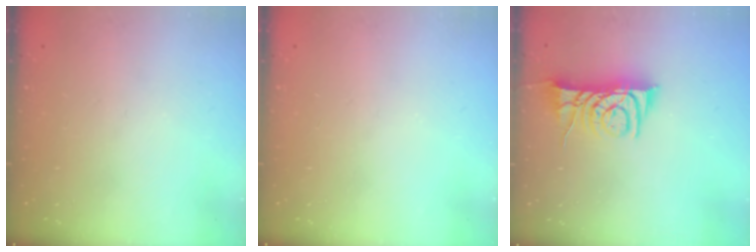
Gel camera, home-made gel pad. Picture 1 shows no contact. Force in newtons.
{"total": 0.0}
{"total": 10.4, "press": 10.4, "slide": 0.8}